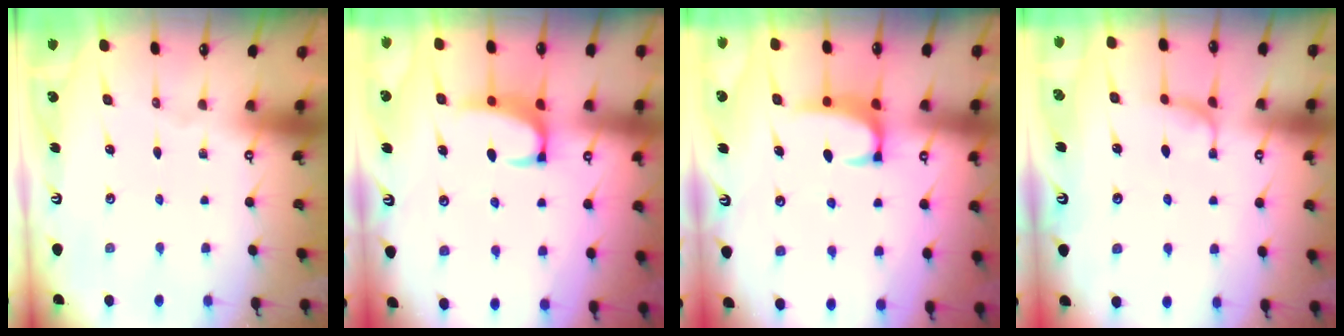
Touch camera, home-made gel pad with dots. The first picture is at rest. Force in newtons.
{"total": 2.4, "press": 2.3, "slide": 0.7}
{"total": 2.2, "press": 2.2, "slide": 0.3}
{"total": 0.9, "press": 0.4, "slide": 0.8}